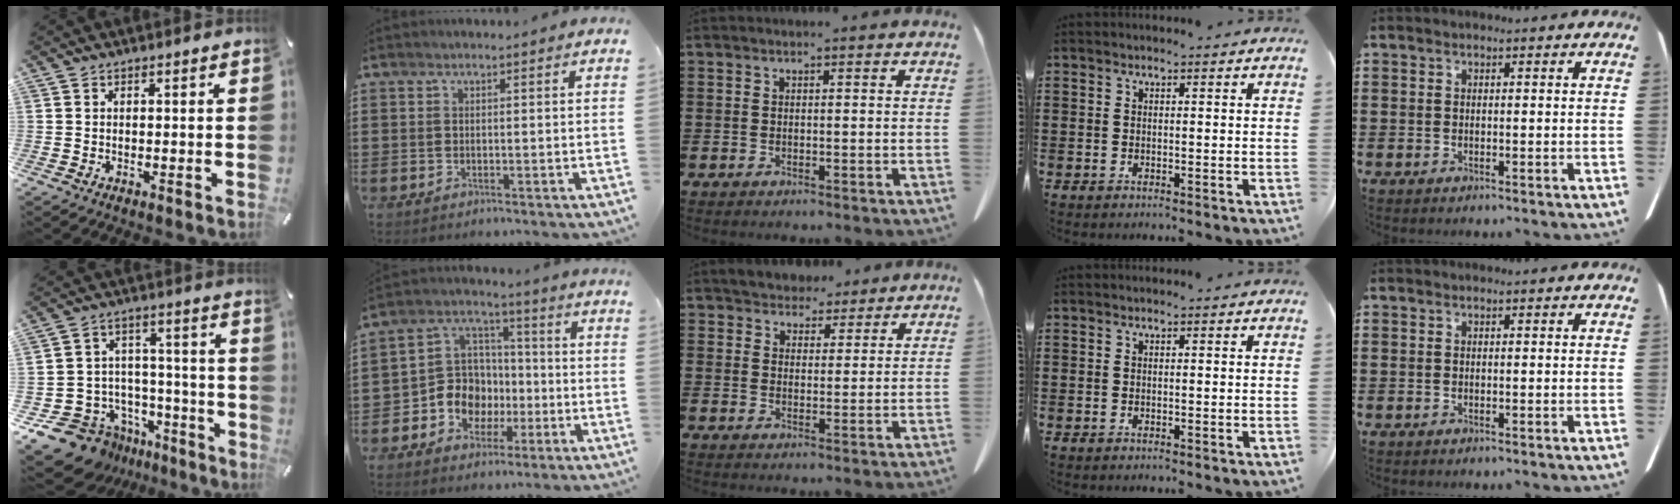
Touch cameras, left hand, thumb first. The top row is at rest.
{"thumb": {"total": 13.1, "force": [-9.2, 8.7, 3.4], "torque": [-0.067, 0.049, -0.154]}, "index": {"total": 9.7, "force": [-2.8, 8.8, 3.0], "torque": [-0.099, 0.017, -0.049]}, "middle": {"total": 4.0, "force": [3.7, 1.5, -0.2], "torque": [-0.004, -0.011, 0.068]}}